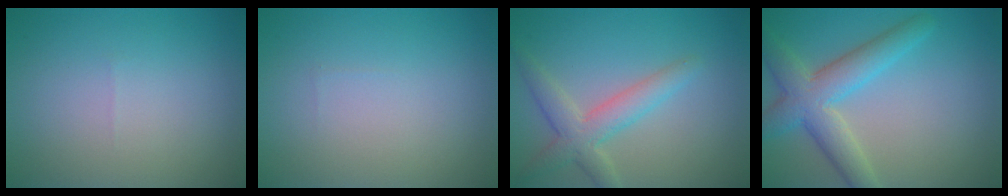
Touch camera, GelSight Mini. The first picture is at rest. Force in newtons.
{"total": 0.0}
{"total": 3.7, "press": 3.7, "slide": 0.3}
{"total": 5.5, "press": 5.5, "slide": 0.4}